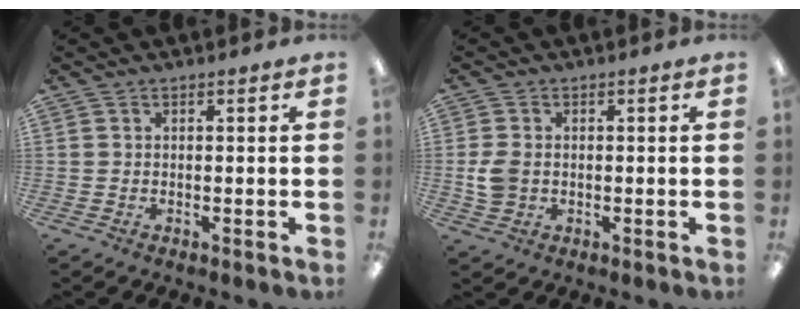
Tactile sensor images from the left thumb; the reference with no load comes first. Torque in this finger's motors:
{"motor_torque": [-0.18, 0.25, 0.22, -0.22, 0.08]}